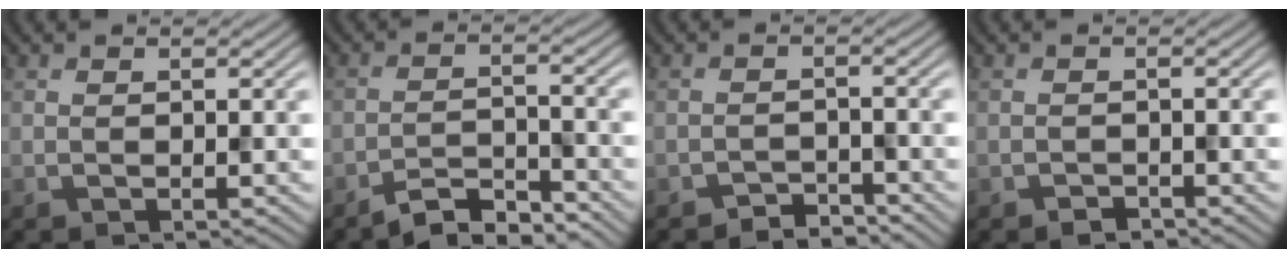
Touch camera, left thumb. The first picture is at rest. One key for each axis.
{"total": 4.7, "fx": -4.3, "fy": 0.7, "fz": 1.8, "tx": -0.032, "ty": 0.004, "tz": -0.086}
{"total": 2.5, "fx": -2.4, "fy": 0.7, "fz": 0.6, "tx": -0.004, "ty": 0.005, "tz": -0.046}
{"total": 1.2, "fx": -1.0, "fy": 0.5, "fz": 0.4, "tx": -0.005, "ty": -0.001, "tz": -0.019}